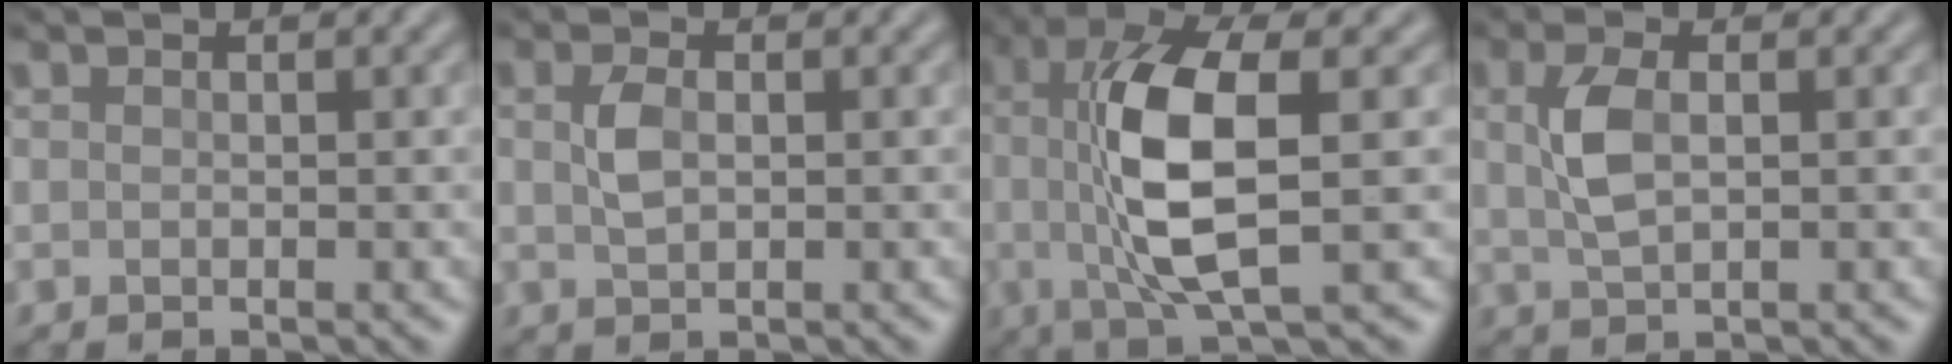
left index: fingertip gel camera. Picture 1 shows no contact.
{"total": 1.9, "force": [0.1, 1.0, 1.6], "torque": [-0.037, 0.004, 0.002]}
{"total": 8.2, "force": [0.4, 2.3, 7.9], "torque": [-0.159, 0.002, 0.007]}
{"total": 3.2, "force": [0.3, 1.4, 2.8], "torque": [-0.064, 0.006, 0.006]}